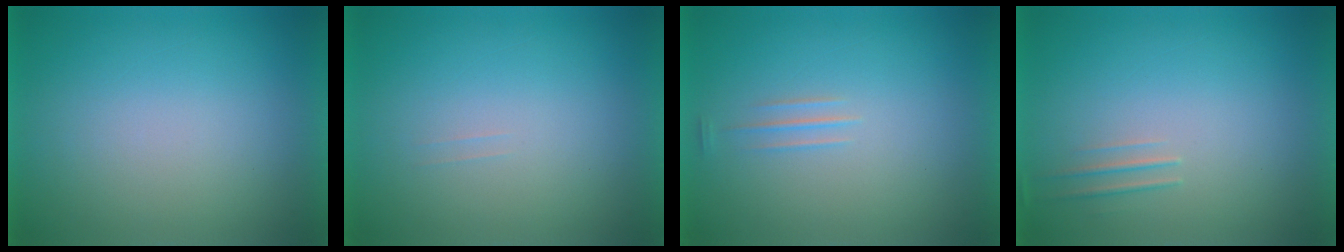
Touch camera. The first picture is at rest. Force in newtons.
{"total": 1.1}
{"total": 1.1}
{"total": 1.1}